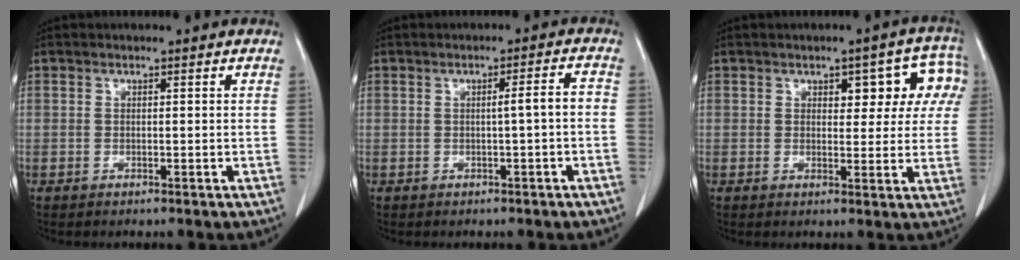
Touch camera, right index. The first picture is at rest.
{"total": 2.7, "force": [-0.5, -0.1, 2.6], "torque": [-0.036, 0.003, -0.008]}
{"total": 7.6, "force": [2.7, 3.8, 6.1], "torque": [-0.053, 0.027, 0.029]}